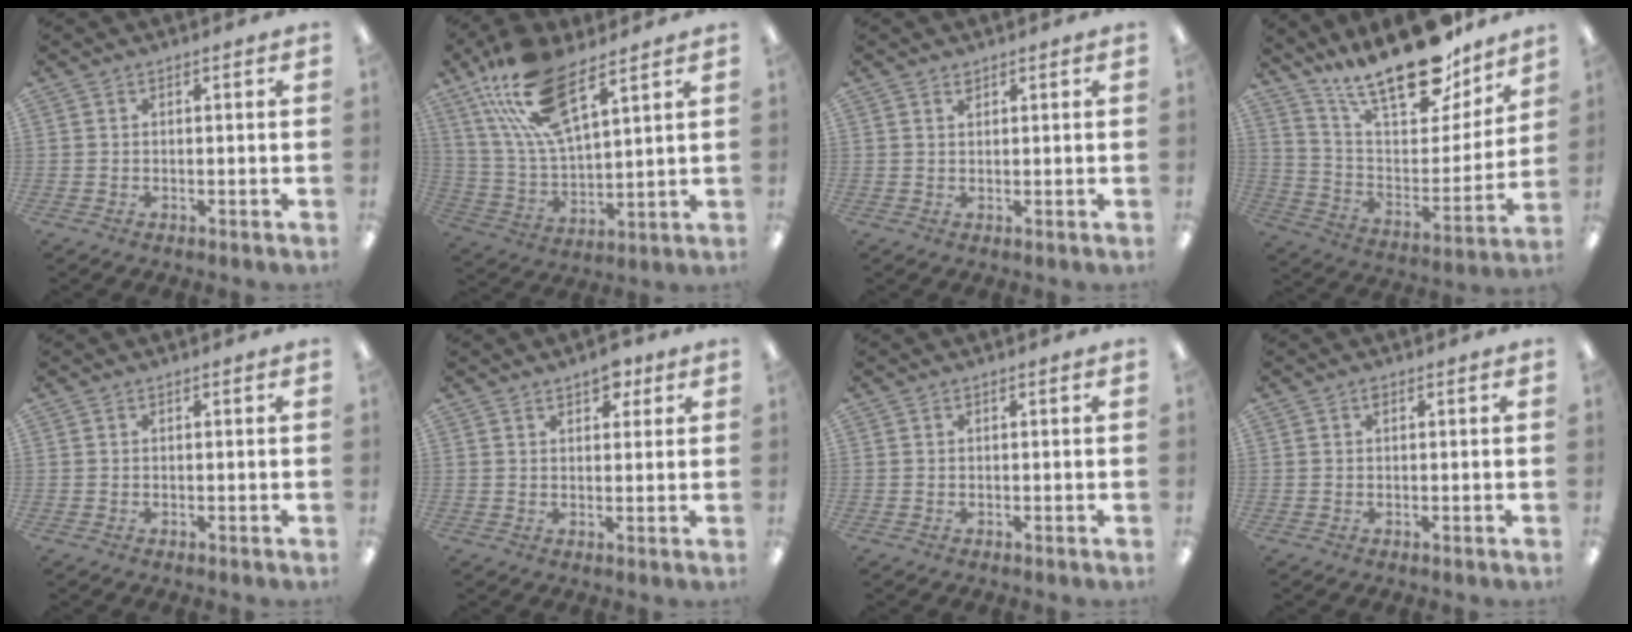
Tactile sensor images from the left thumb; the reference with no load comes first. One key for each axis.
{"total": 18.0, "fx": 11.8, "fy": 6.4, "fz": 12.0, "tx": -0.262, "ty": -0.043, "tz": 0.205}
{"total": 1.1, "fx": 1.0, "fy": 0.3, "fz": 0.3, "tx": 0.000, "ty": -0.004, "tz": 0.016}
{"total": 23.6, "fx": 18.5, "fy": 8.1, "fz": 12.2, "tx": -0.192, "ty": -0.122, "tz": 0.317}
{"total": 0.0}
{"total": 4.7, "fx": 3.1, "fy": 2.3, "fz": 2.7, "tx": -0.026, "ty": -0.010, "tz": 0.049}
{"total": 0.0}
{"total": 0.7, "fx": 0.4, "fy": 0.3, "fz": 0.5, "tx": -0.012, "ty": 0.002, "tz": 0.007}